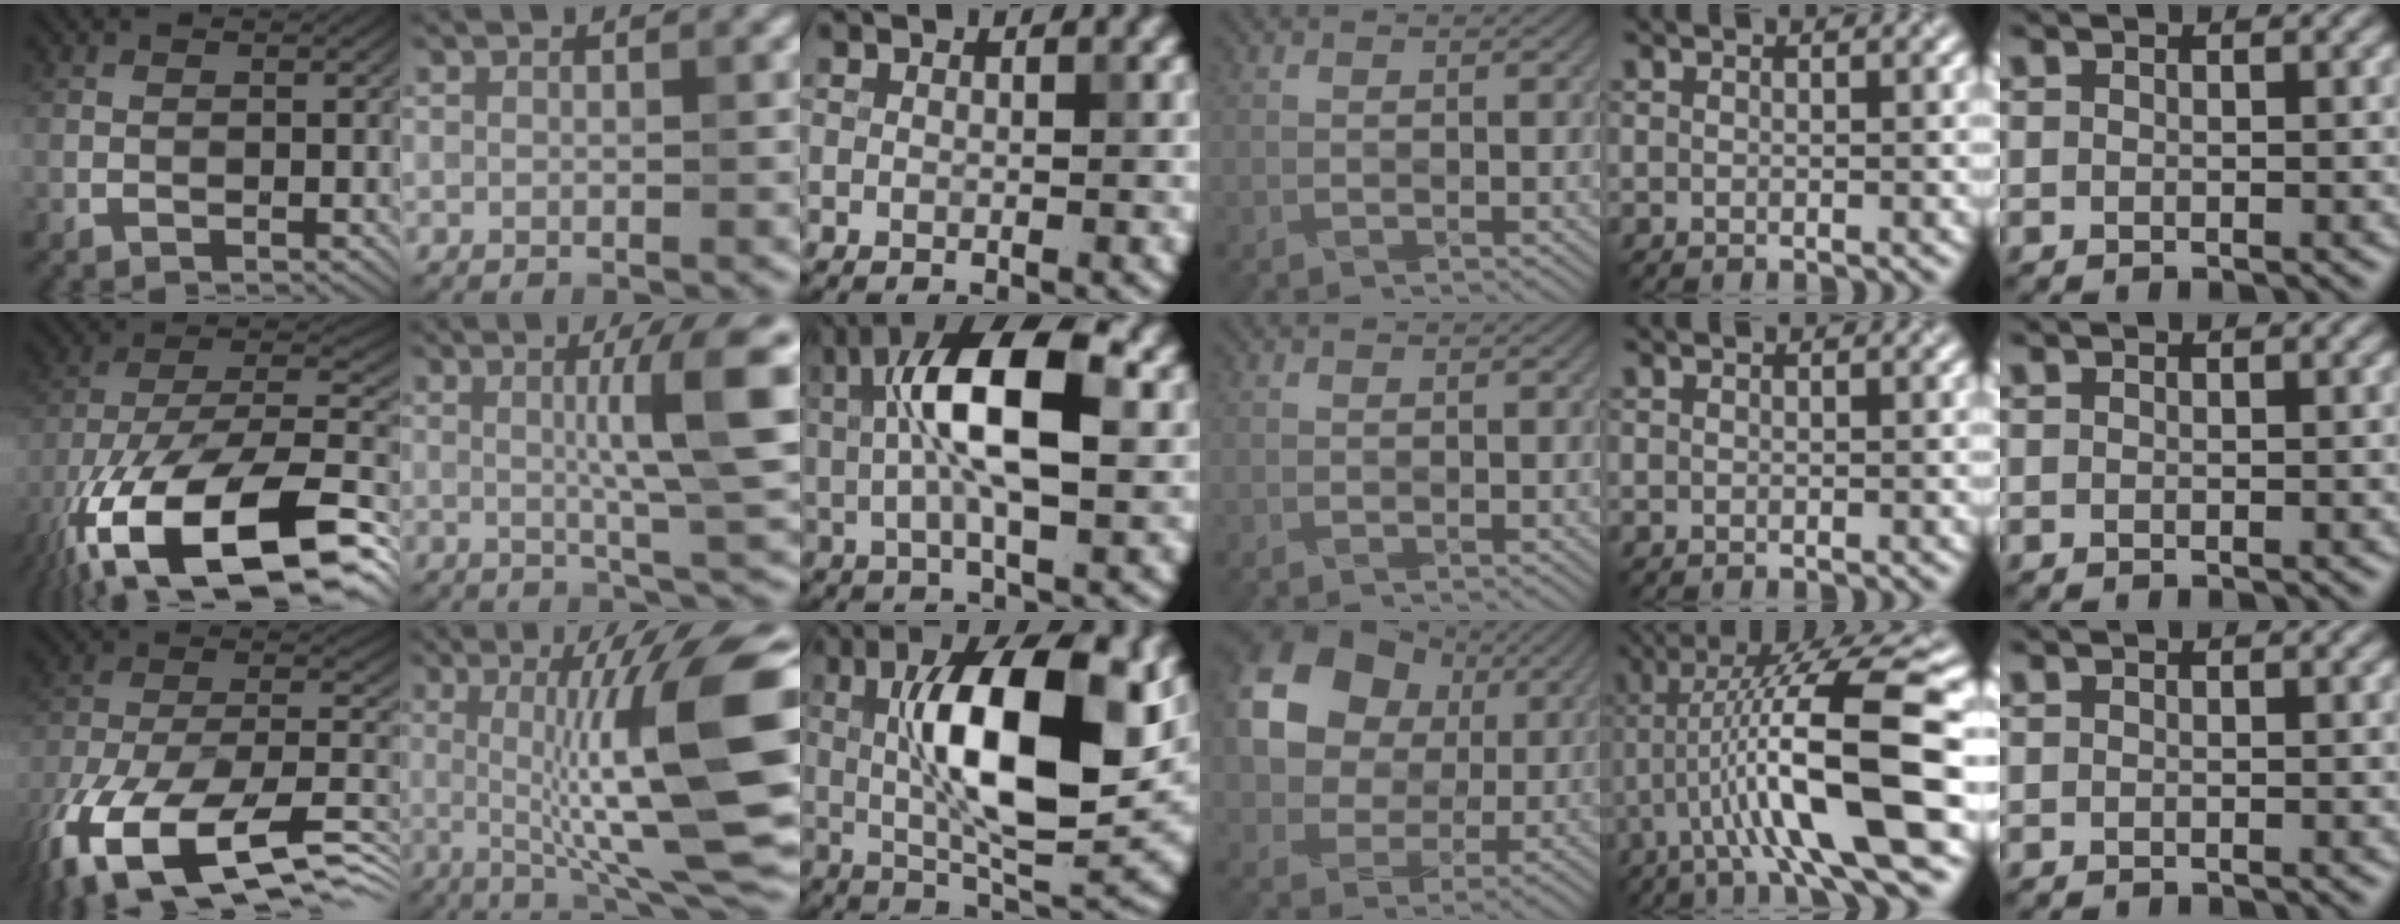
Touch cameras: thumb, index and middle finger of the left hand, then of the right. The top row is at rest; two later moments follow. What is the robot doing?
{"motion": "wrap", "object": "ribbon"}